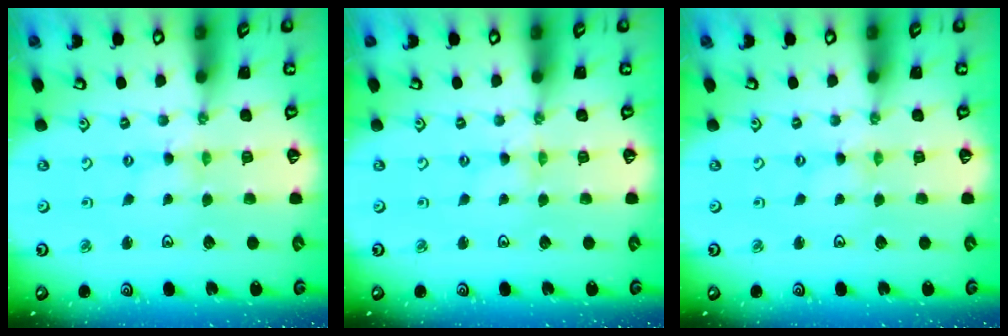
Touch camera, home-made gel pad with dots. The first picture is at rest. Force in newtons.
{"total": 0.0}
{"total": 0.0}